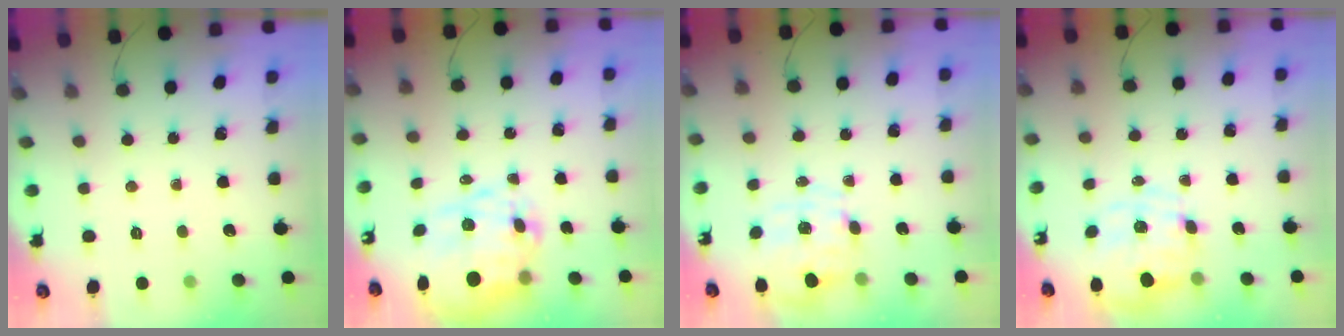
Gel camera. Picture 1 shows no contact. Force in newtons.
{"total": 16.9, "press": 16.4, "slide": 4.1}
{"total": 1.8, "press": 1.4, "slide": 1.1}
{"total": 4.0, "press": 3.6, "slide": 1.7}